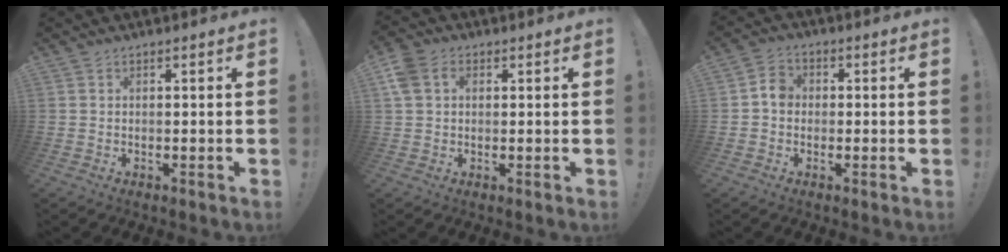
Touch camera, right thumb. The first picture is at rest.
{"total": 6.1, "force": [1.8, 4.6, 3.6], "torque": [-0.081, 0.003, 0.035]}
{"total": 4.7, "force": [-0.7, 3.9, 2.5], "torque": [-0.030, 0.015, -0.013]}